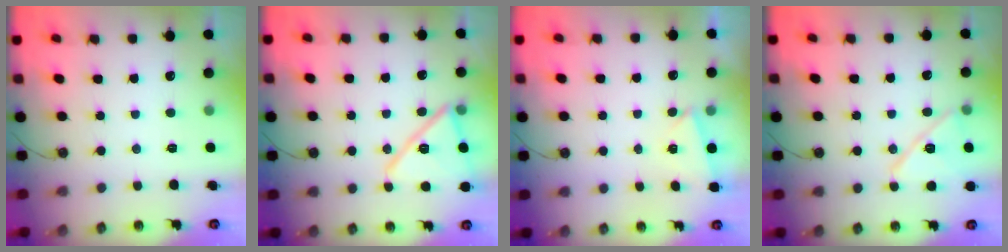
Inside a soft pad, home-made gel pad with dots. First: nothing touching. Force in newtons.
{"total": 15.2, "press": 15.2, "slide": 0.8}
{"total": 2.9, "press": 2.1, "slide": 2.0}
{"total": 13.2, "press": 13.2, "slide": 0.6}